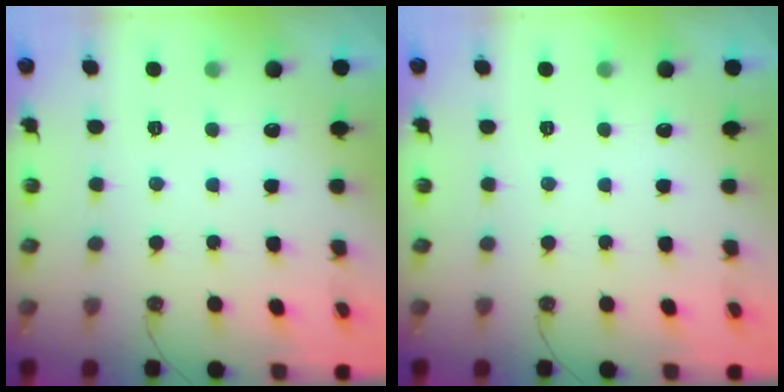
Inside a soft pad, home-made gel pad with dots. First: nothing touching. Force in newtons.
{"total": 0.0}